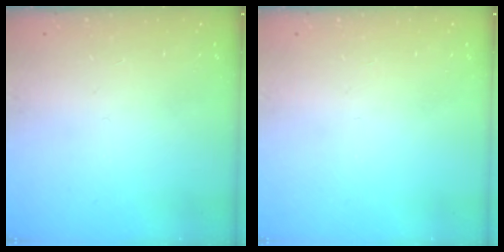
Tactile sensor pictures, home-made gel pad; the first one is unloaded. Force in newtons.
{"total": 0.0}